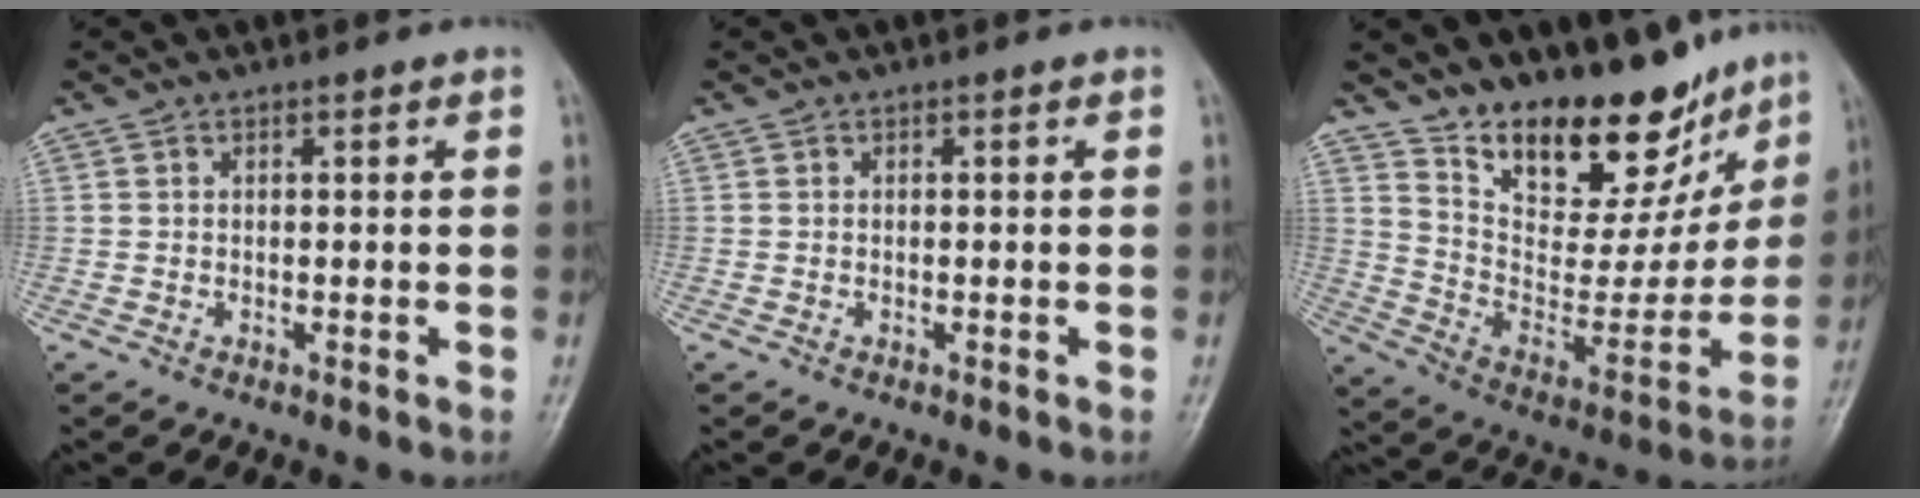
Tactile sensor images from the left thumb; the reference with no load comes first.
{"total": 0.0}
{"total": 21.7, "force": [16.6, 9.2, 10.6], "torque": [-0.106, -0.101, 0.269]}